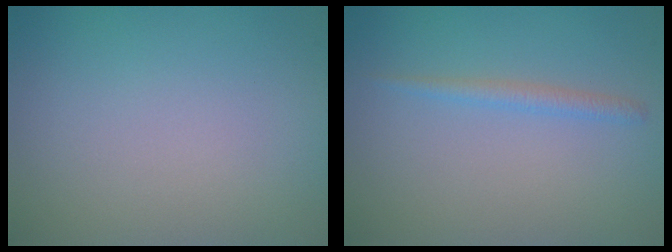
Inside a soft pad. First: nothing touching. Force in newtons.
{"total": 1.3, "press": 1.3, "slide": 0.0}